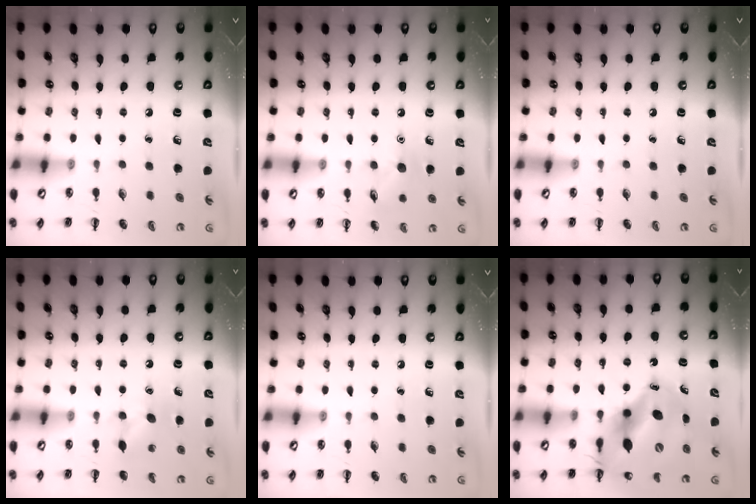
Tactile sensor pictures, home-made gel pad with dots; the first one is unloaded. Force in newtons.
{"total": 7.3, "press": 7.2, "slide": 1.0}
{"total": 0.0}
{"total": 4.8, "press": 4.6, "slide": 1.2}
{"total": 0.0}
{"total": 14.0, "press": 13.4, "slide": 4.0}